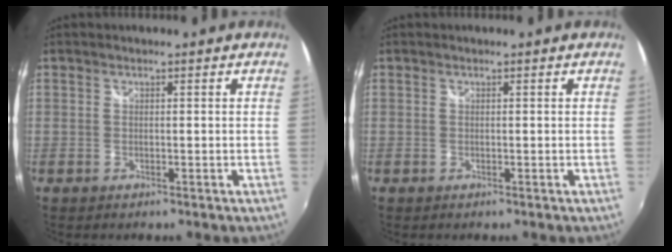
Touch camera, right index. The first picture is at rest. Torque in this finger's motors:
{"motor_torque": [0.00, 0.00, 0.00, 0.00]}